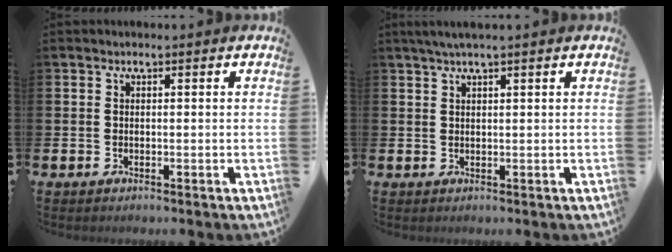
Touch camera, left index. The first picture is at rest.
{"total": 2.0, "force": [1.5, 0.0, 1.3], "torque": [-0.032, 0.005, 0.028]}